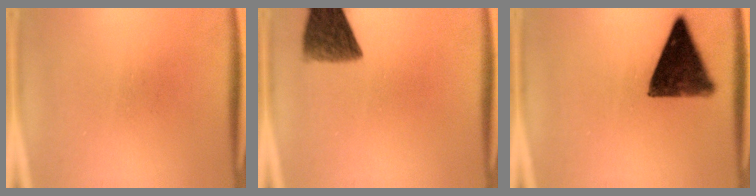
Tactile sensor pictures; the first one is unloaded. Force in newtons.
{"total": 8.9}
{"total": 11.5}